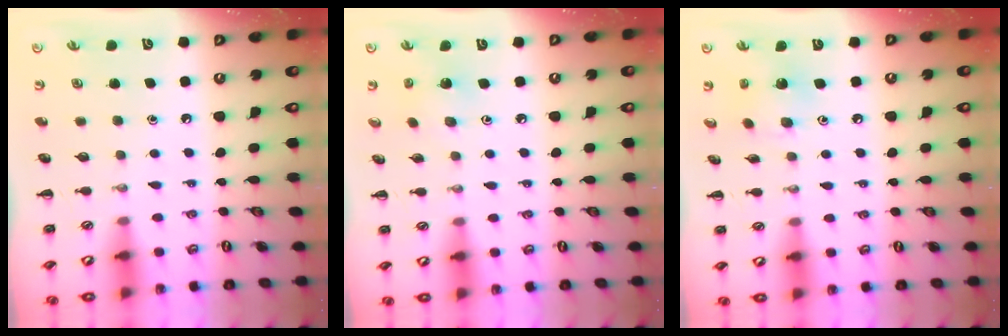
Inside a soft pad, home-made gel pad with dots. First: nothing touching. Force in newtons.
{"total": 3.6, "press": 3.5, "slide": 0.9}
{"total": 4.3, "press": 4.3, "slide": 0.6}